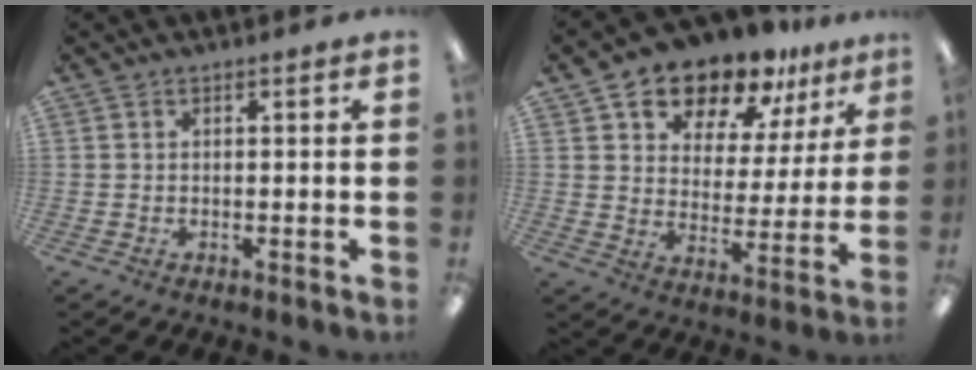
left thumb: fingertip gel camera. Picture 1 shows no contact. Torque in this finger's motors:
{"motor_torque": [0.45, 0.60, 1.46, -1.31, 0.10]}